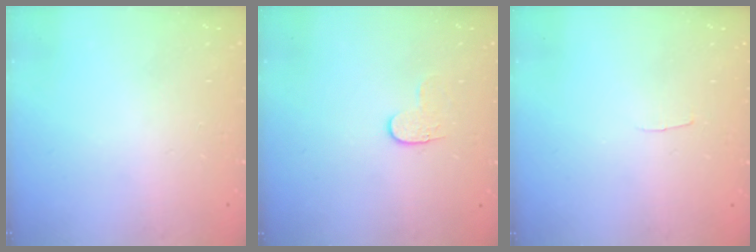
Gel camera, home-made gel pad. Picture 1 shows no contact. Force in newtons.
{"total": 4.0, "press": 3.9, "slide": 0.5}
{"total": 2.0, "press": 2.0, "slide": 0.2}